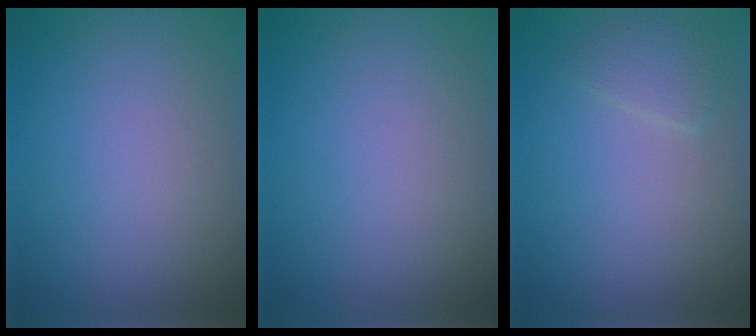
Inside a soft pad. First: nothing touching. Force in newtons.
{"total": 0.0}
{"total": 1.5, "press": 1.5, "slide": 0.1}